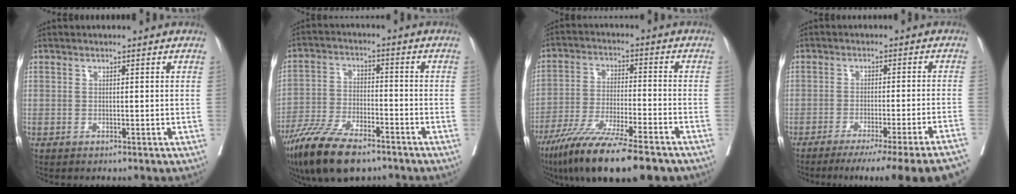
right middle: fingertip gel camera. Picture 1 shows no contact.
{"total": 13.1, "force": [-9.5, 4.1, 8.1], "torque": [-0.154, -0.024, -0.173]}
{"total": 17.3, "force": [-12.8, 2.0, 11.5], "torque": [-0.188, -0.046, -0.215]}
{"total": 19.6, "force": [-17.0, -1.2, 9.7], "torque": [-0.068, -0.035, -0.218]}